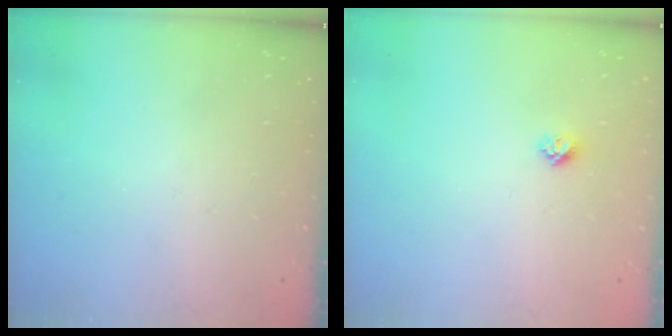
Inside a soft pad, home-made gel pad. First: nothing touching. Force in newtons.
{"total": 4.5, "press": 4.4, "slide": 0.5}